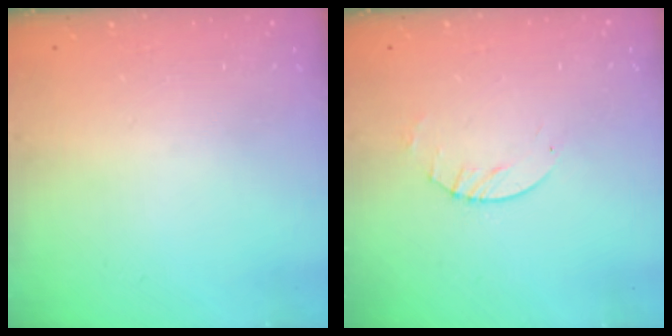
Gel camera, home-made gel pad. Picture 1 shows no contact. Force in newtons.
{"total": 2.6, "press": 2.5, "slide": 0.4}